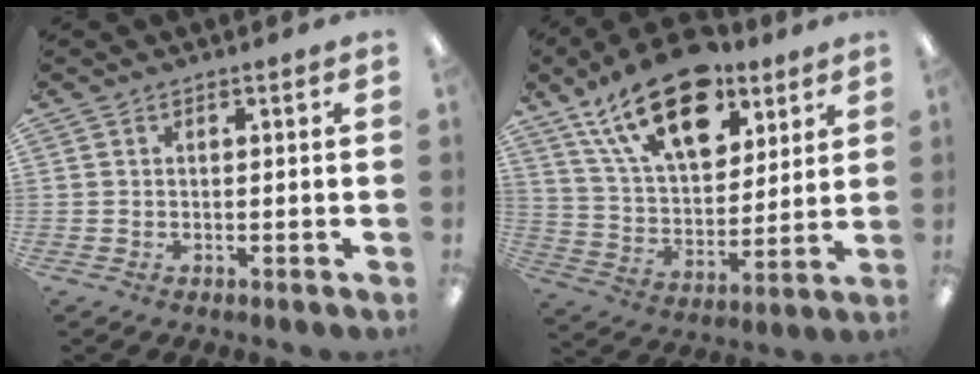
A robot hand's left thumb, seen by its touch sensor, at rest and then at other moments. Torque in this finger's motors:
{"motor_torque": [0.55, 0.53, 1.40, -1.37, 0.53]}